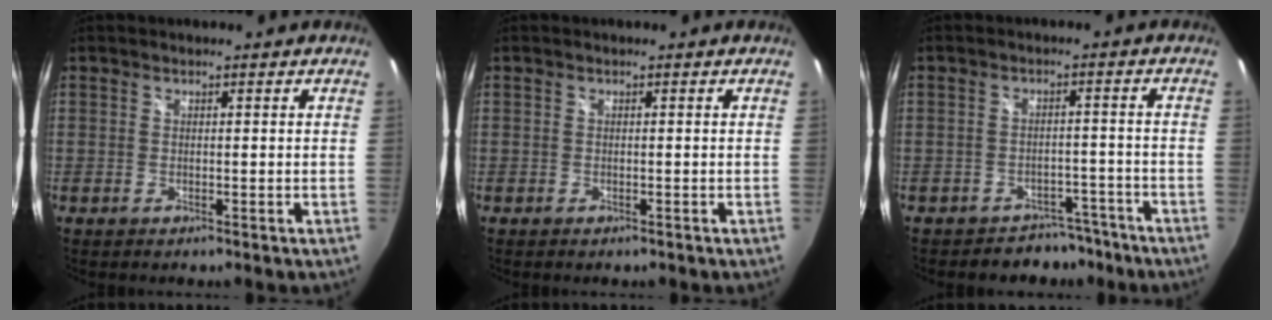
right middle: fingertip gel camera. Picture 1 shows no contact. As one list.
[{"total": 0.5, "force": [-0.1, -0.5, 0.0], "torque": [0.002, -0.004, -0.005]}, {"total": 5.6, "force": [-4.9, 2.9, -0.1], "torque": [0.008, 0.021, -0.065]}]